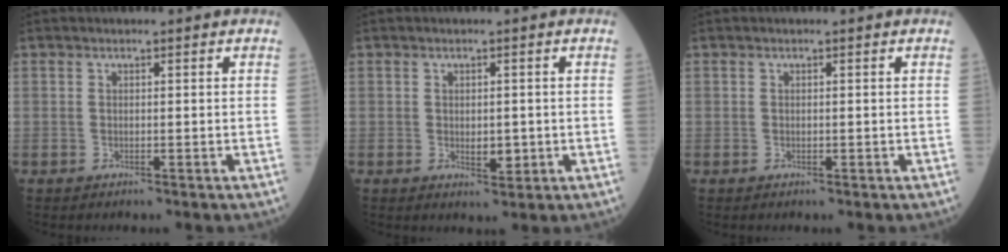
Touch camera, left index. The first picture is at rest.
{"total": 2.3, "force": [-0.2, 1.4, 1.9], "torque": [-0.030, -0.004, 0.001]}
{"total": 0.0}